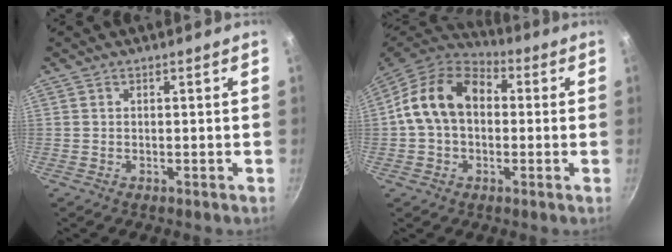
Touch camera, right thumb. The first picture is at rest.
{"total": 14.1, "force": [1.2, 10.2, 9.7], "torque": [-0.144, 0.033, 0.003]}